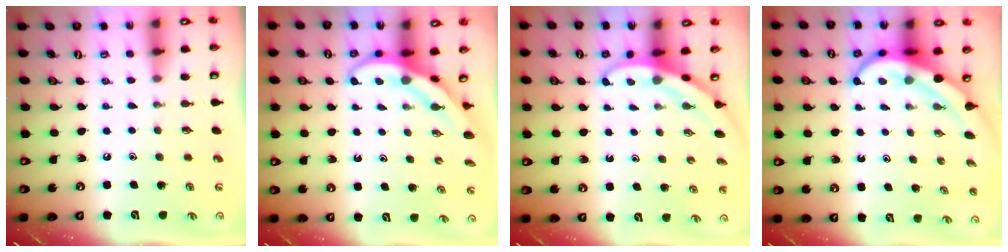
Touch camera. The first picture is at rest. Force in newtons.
{"total": 4.0, "press": 4.0, "slide": 0.4}
{"total": 3.2, "press": 3.2, "slide": 0.2}
{"total": 7.1, "press": 7.1, "slide": 0.9}